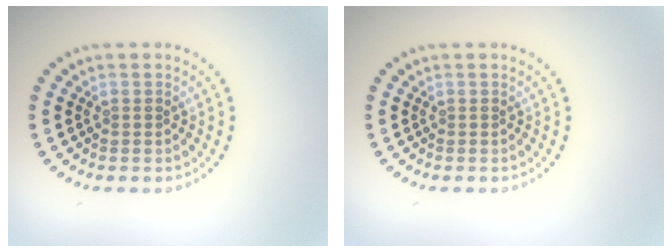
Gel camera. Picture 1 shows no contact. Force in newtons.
{"total": 0.0}